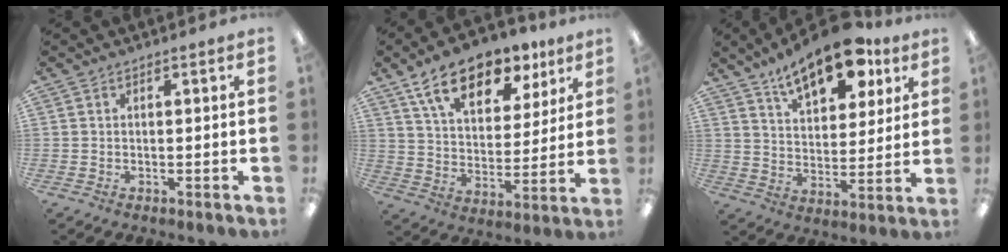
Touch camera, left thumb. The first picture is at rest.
{"total": 15.7, "force": [10.5, 8.0, 8.6], "torque": [-0.133, -0.048, 0.182]}
{"total": 15.8, "force": [11.3, 6.8, 8.7], "torque": [-0.135, -0.052, 0.193]}